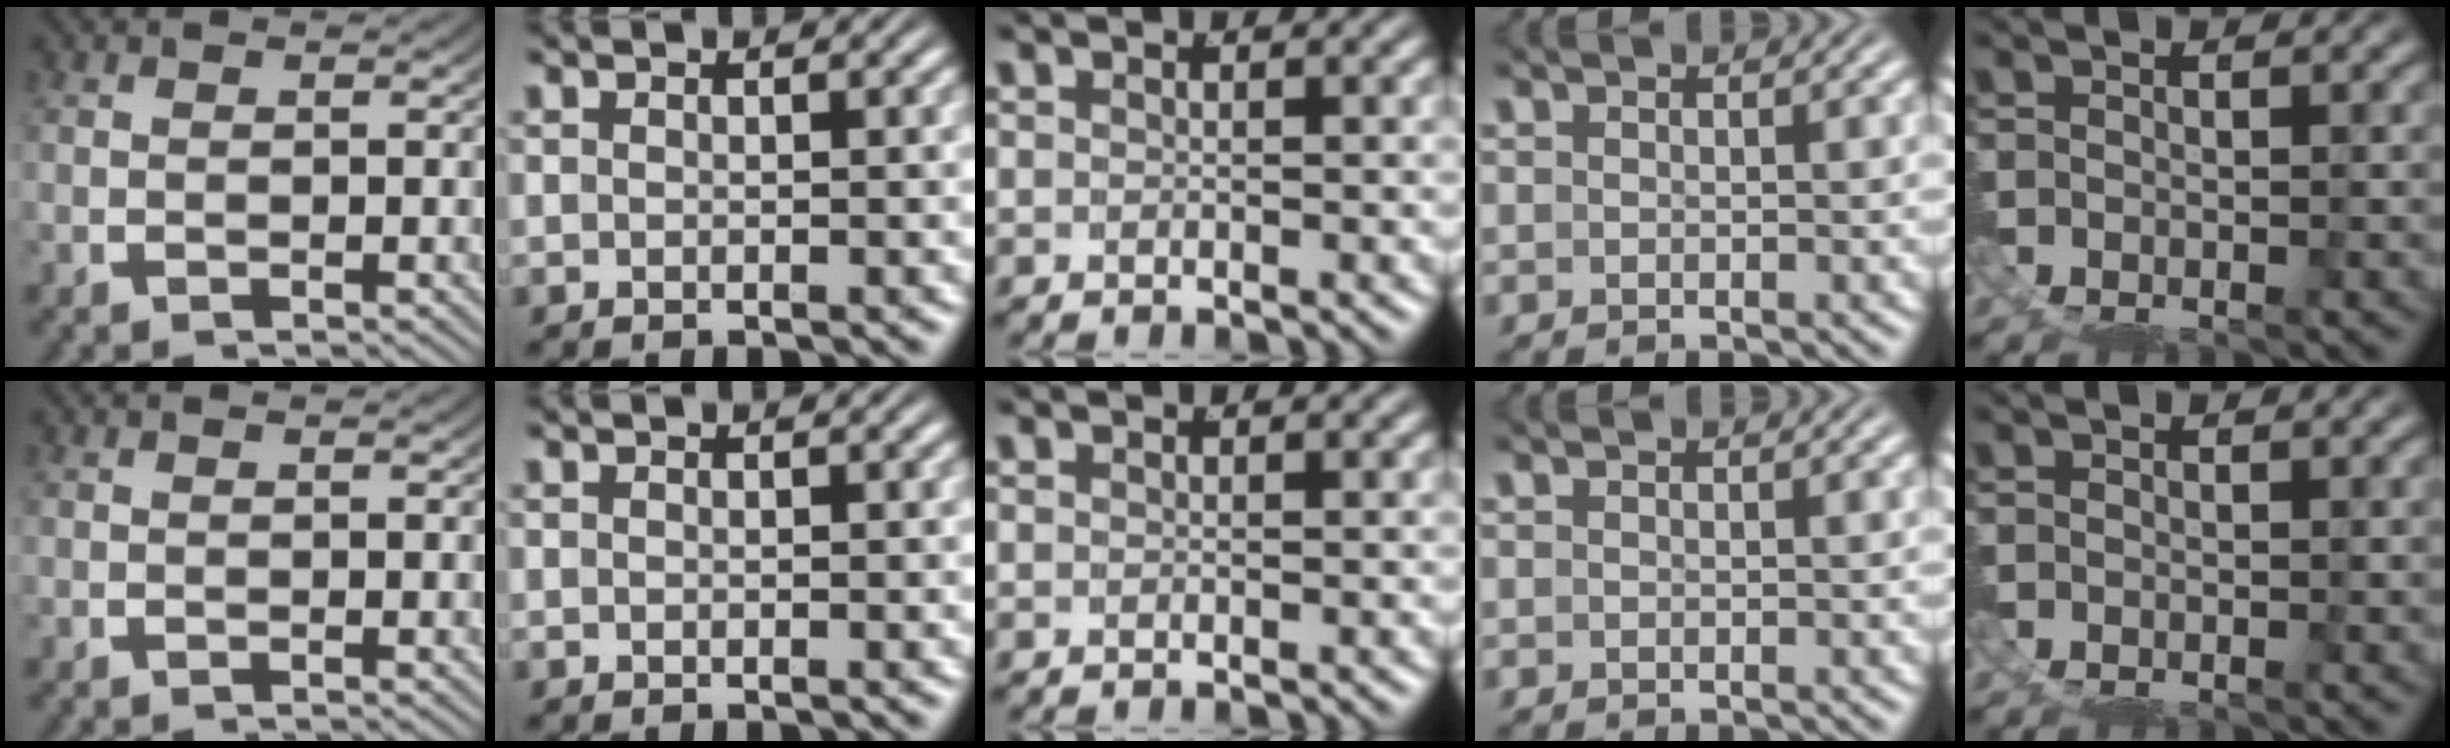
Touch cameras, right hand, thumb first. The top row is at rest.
{}